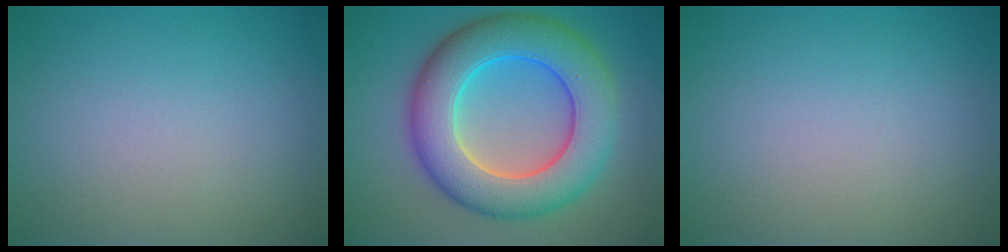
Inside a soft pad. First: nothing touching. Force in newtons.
{"total": 10.5, "press": 10.5, "slide": 0.3}
{"total": 0.0}